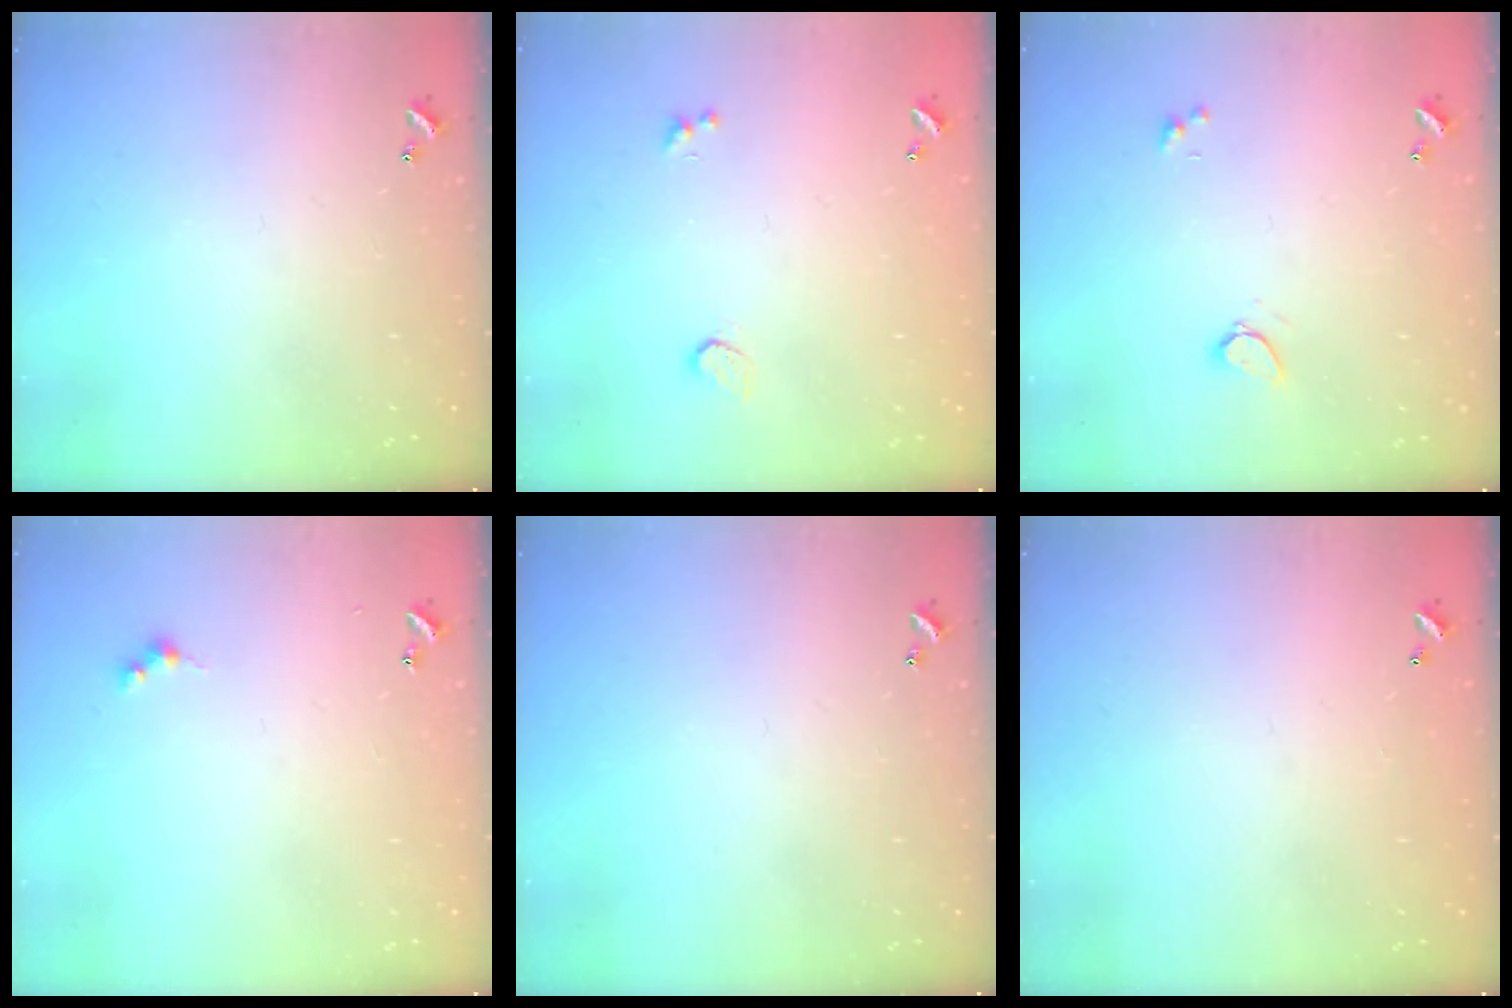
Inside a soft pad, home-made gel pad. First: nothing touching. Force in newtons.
{"total": 1.1, "press": 0.7, "slide": 0.8}
{"total": 0.6, "press": 0.6, "slide": 0.2}
{"total": 2.7, "press": 2.6, "slide": 0.5}
{"total": 0.0}
{"total": 2.8, "press": 2.8, "slide": 0.1}